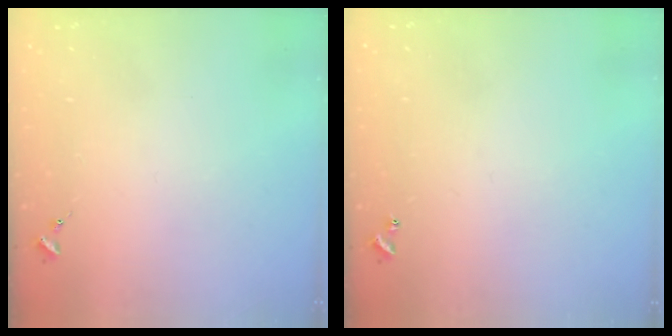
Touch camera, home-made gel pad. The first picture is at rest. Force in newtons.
{"total": 0.9, "press": 0.9, "slide": 0.2}